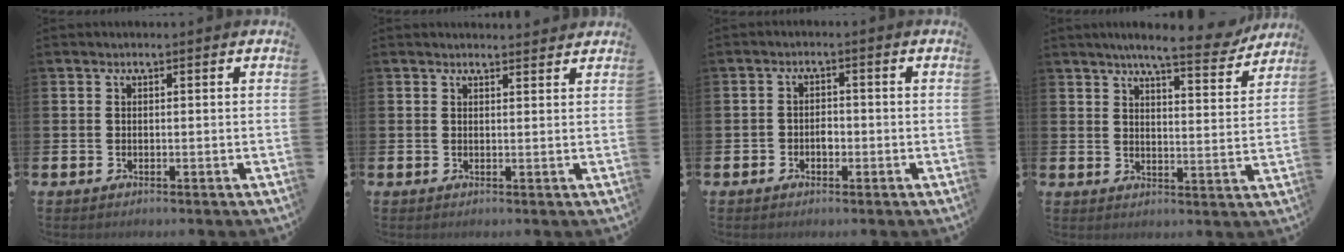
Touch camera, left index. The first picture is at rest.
{"total": 1.6, "force": [1.6, 0.2, 0.0], "torque": [0.010, -0.010, 0.026]}
{"total": 1.7, "force": [-0.7, 1.3, 0.9], "torque": [-0.011, 0.001, -0.017]}
{"total": 7.5, "force": [6.8, 0.8, 3.2], "torque": [-0.058, -0.034, 0.114]}